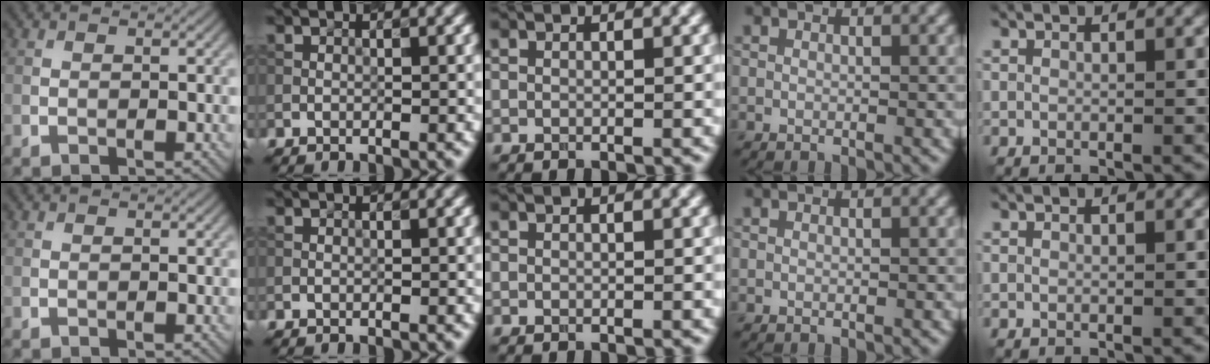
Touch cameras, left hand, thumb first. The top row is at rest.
{}